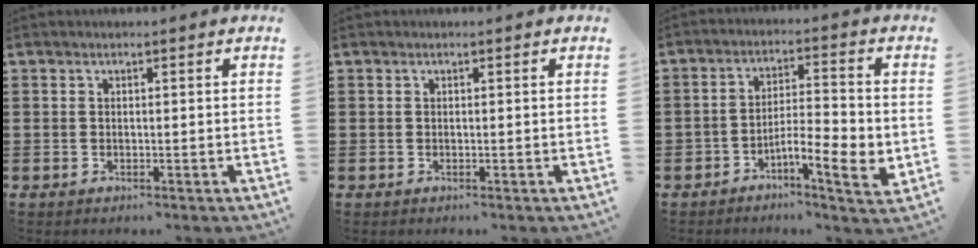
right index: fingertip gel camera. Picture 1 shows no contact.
{"total": 0.0}
{"total": 7.2, "force": [-3.1, 1.9, 6.3], "torque": [-0.096, 0.000, -0.053]}